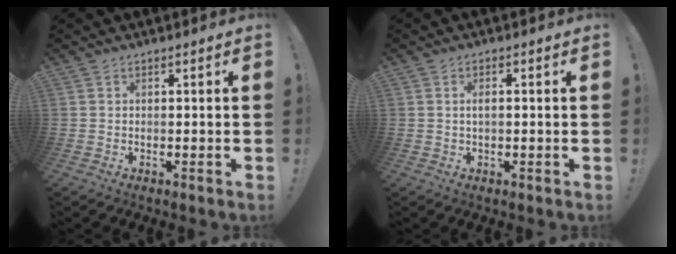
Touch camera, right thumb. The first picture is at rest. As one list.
[{"total": 2.1, "force": [-0.1, 0.7, 2.0], "torque": [-0.036, 0.005, -0.003]}]